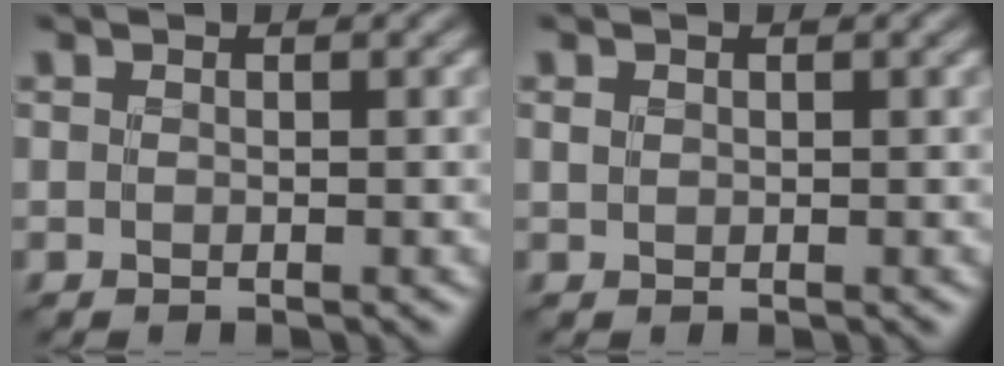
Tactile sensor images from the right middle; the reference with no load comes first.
{"total": 0.6, "force": [0.3, 0.5, 0.3], "torque": [-0.006, -0.002, 0.007]}